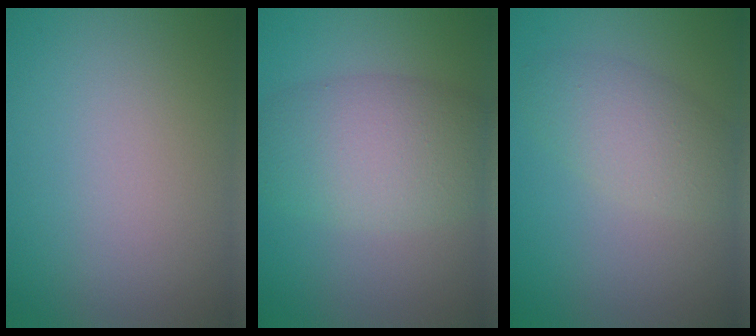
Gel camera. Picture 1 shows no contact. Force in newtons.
{"total": 6.7, "press": 6.7, "slide": 0.6}
{"total": 3.7, "press": 3.7, "slide": 0.2}